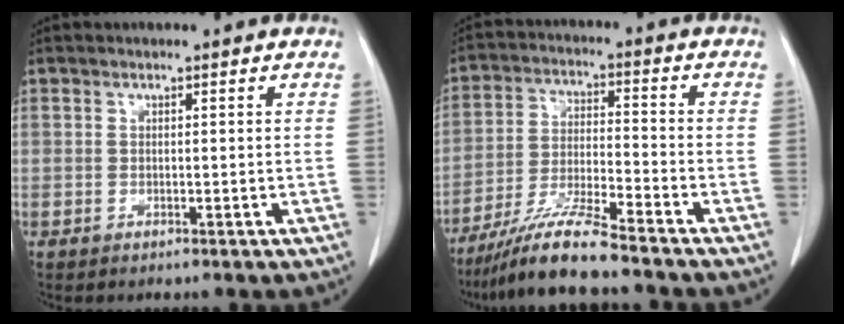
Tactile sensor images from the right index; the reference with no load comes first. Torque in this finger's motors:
{"motor_torque": [0.55, -0.67, 0.42, 0.11]}